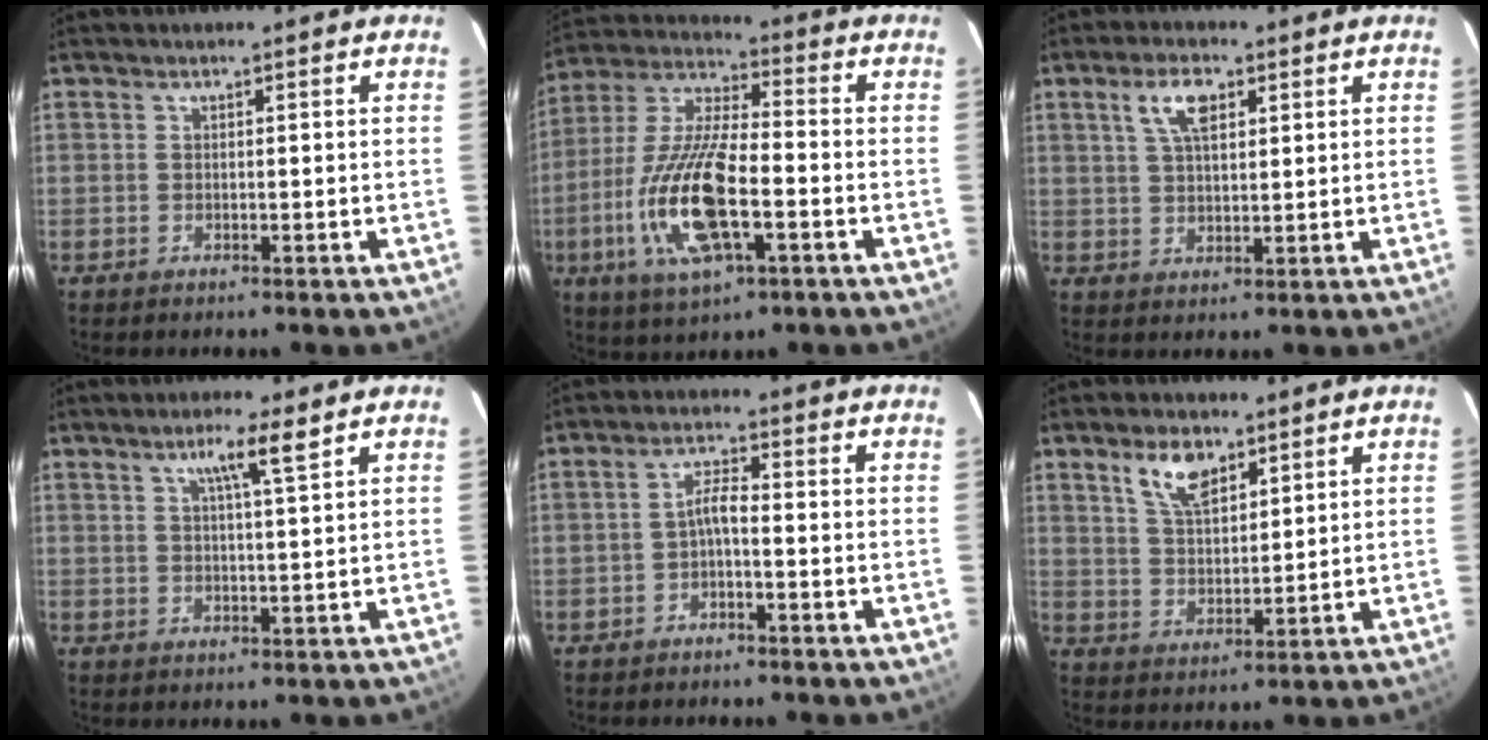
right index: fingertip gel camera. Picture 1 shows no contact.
{"total": 17.8, "force": [-5.4, 5.9, 15.8], "torque": [-0.336, -0.013, -0.104]}
{"total": 5.9, "force": [2.7, 2.5, 4.6], "torque": [-0.085, 0.012, 0.049]}
{"total": 4.9, "force": [2.9, -0.3, 4.0], "torque": [-0.066, 0.000, 0.048]}
{"total": 3.4, "force": [-1.4, 0.5, 3.1], "torque": [-0.067, 0.011, -0.027]}
{"total": 7.5, "force": [4.6, 3.6, 4.8], "torque": [-0.088, 0.009, 0.089]}